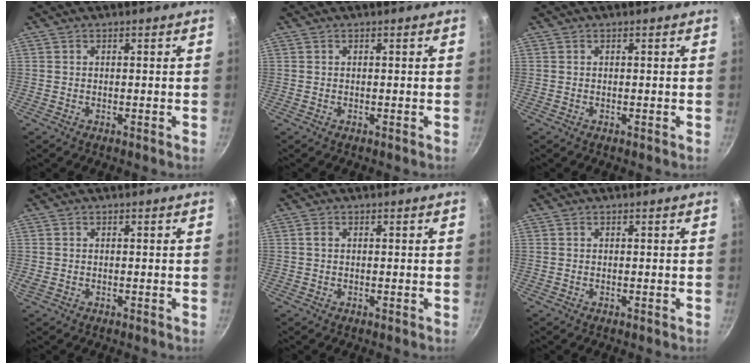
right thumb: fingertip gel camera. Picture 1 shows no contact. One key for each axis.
{"total": 0.0}
{"total": 0.0}
{"total": 0.7, "fx": 0.0, "fy": 0.6, "fz": 0.4, "tx": -0.008, "ty": 0.002, "tz": 0.002}
{"total": 1.1, "fx": 0.2, "fy": 0.8, "fz": 0.7, "tx": -0.011, "ty": 0.003, "tz": 0.003}
{"total": 0.0}